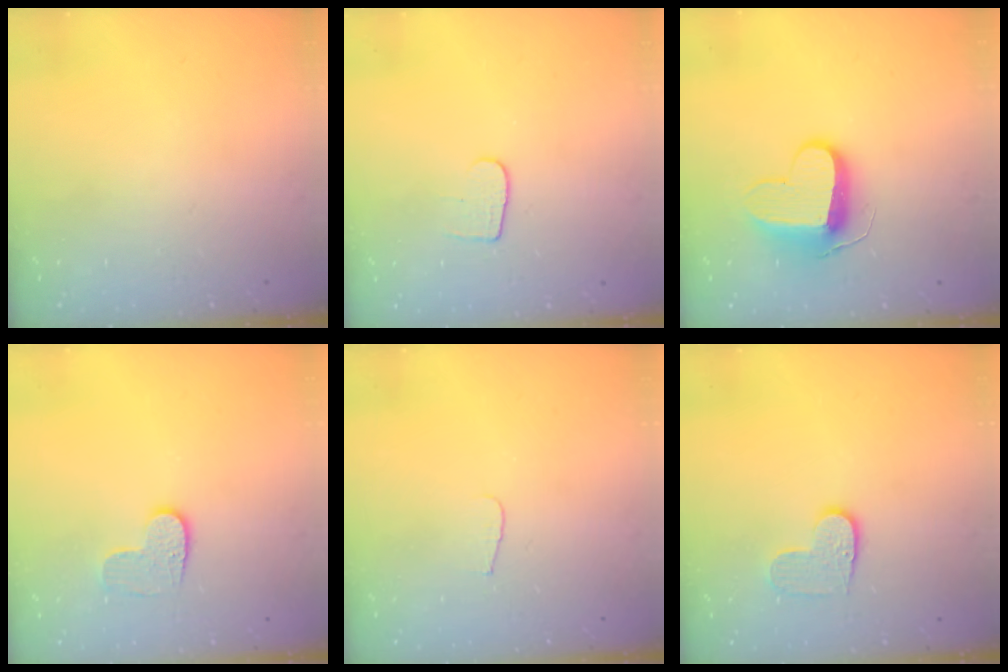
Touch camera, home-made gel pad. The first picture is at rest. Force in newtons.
{"total": 5.1, "press": 5.1, "slide": 0.4}
{"total": 10.3, "press": 10.2, "slide": 0.5}
{"total": 6.6, "press": 6.6, "slide": 0.3}
{"total": 3.4, "press": 3.4, "slide": 0.3}
{"total": 6.1, "press": 6.1, "slide": 0.4}